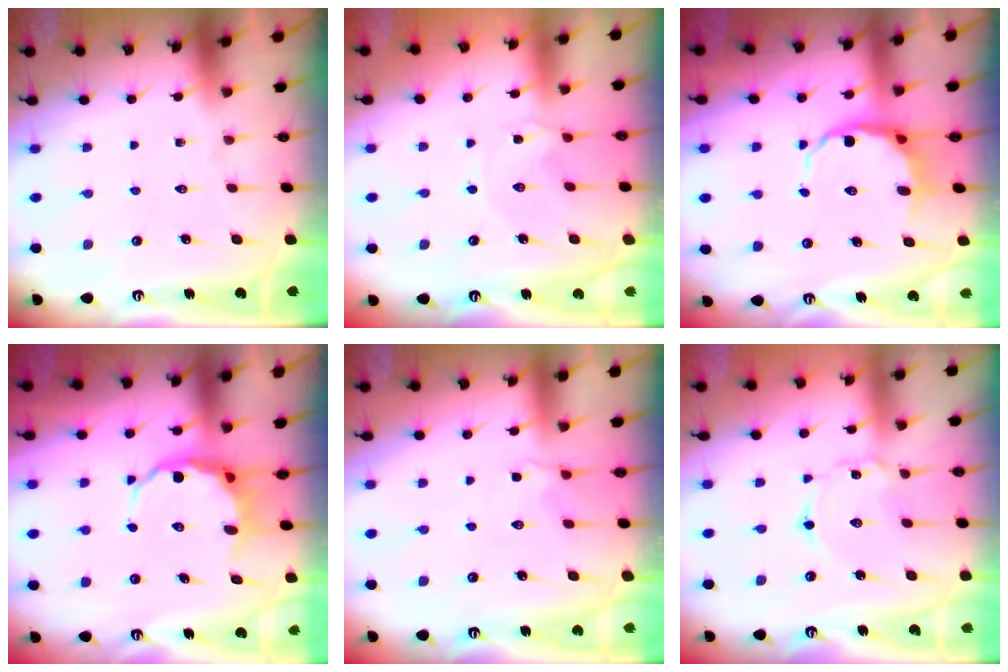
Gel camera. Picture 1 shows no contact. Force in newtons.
{"total": 0.7, "press": 0.6, "slide": 0.3}
{"total": 8.9, "press": 8.4, "slide": 2.8}
{"total": 7.4, "press": 7.2, "slide": 1.7}
{"total": 2.2, "press": 1.9, "slide": 1.2}
{"total": 2.0, "press": 2.0, "slide": 0.2}